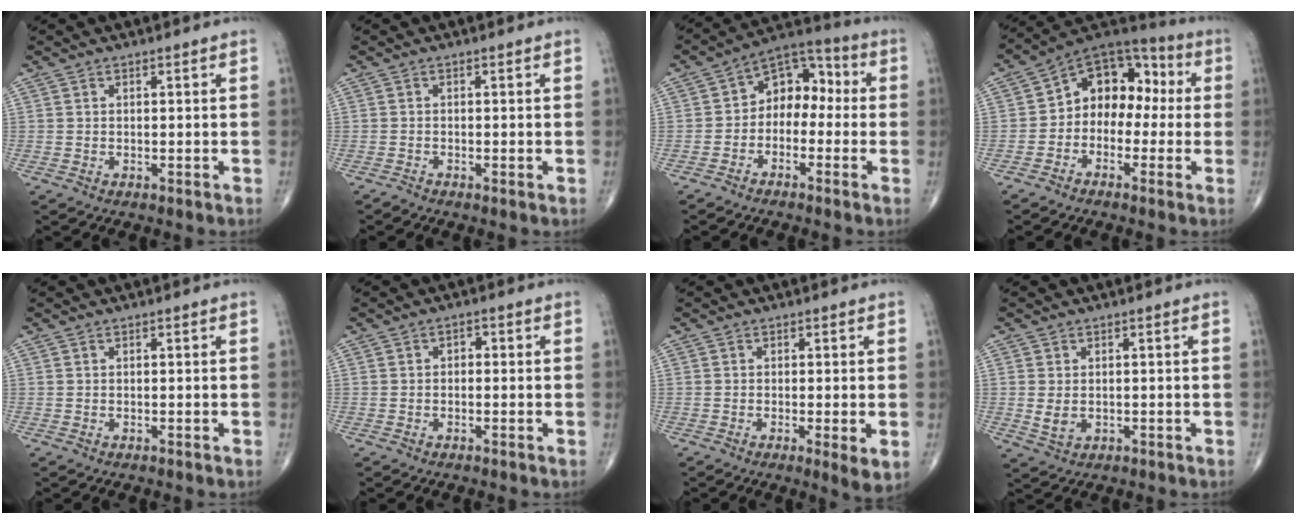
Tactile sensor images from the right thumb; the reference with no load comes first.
{"total": 0.6, "force": [-0.5, 0.1, 0.4], "torque": [-0.010, -0.003, -0.015]}
{"total": 9.3, "force": [-0.9, 6.6, 6.5], "torque": [-0.061, 0.045, -0.037]}
{"total": 12.3, "force": [-0.5, 9.1, 8.2], "torque": [-0.074, 0.050, -0.028]}
{"total": 0.0}
{"total": 1.4, "force": [-0.1, 1.1, 0.9], "torque": [-0.004, 0.006, -0.007]}
{"total": 3.8, "force": [-0.7, 0.6, 3.7], "torque": [-0.066, -0.016, -0.014]}
{"total": 2.7, "force": [-0.1, 2.1, 1.8], "torque": [-0.029, -0.005, 0.005]}